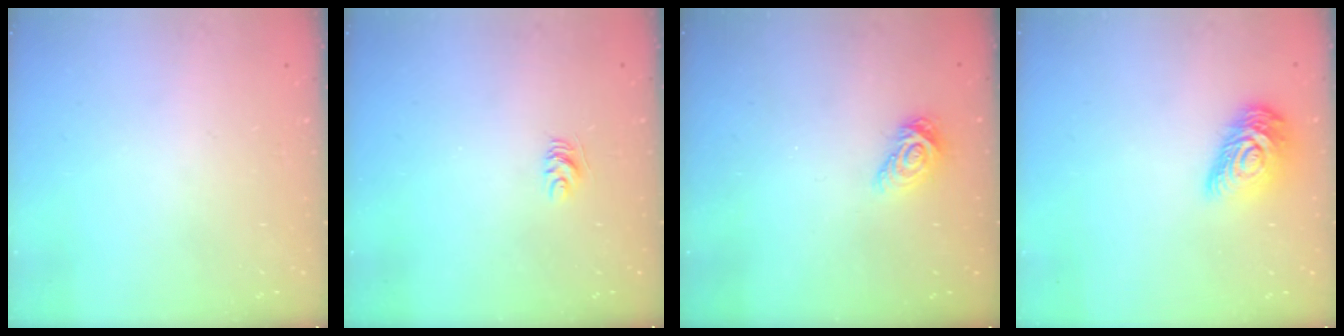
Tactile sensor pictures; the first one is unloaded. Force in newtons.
{"total": 3.8, "press": 3.8, "slide": 0.4}
{"total": 8.1, "press": 8.1, "slide": 0.3}
{"total": 12.1, "press": 12.1, "slide": 0.6}